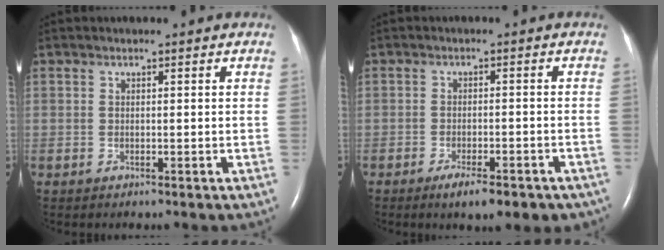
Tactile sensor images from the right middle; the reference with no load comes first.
{"total": 7.7, "force": [-5.5, 2.2, 4.9], "torque": [-0.053, -0.007, -0.070]}